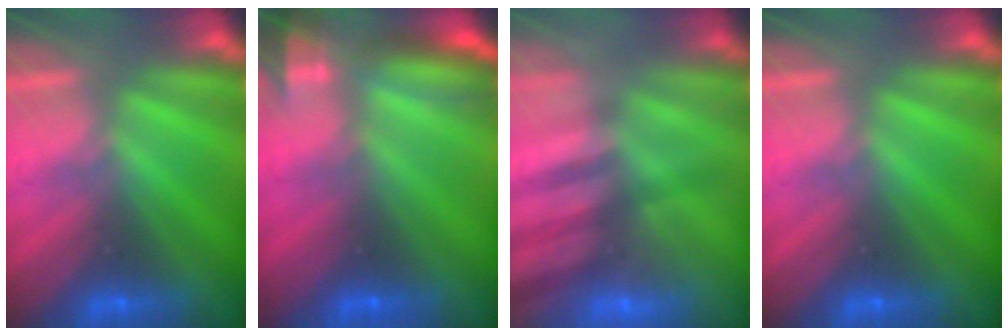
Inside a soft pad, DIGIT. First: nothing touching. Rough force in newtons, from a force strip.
{"total": 7.4}
{"total": 2.4}
{"total": 0.0}